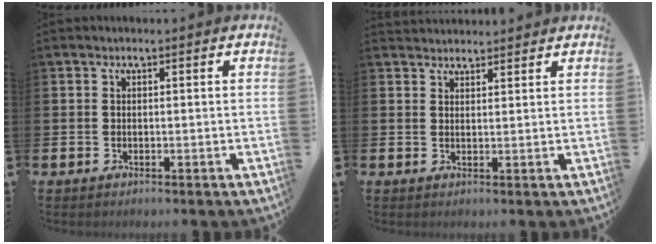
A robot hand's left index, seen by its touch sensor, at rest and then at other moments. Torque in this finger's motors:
{"motor_torque": [0.93, -1.21, 0.10, 0.04]}